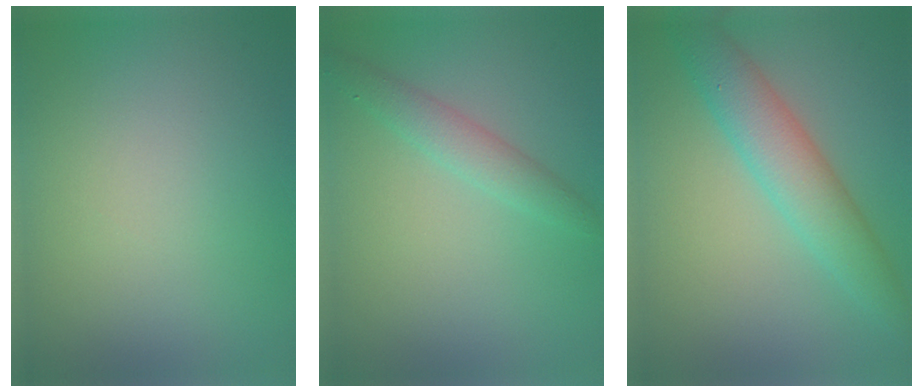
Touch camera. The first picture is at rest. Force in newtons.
{"total": 2.2, "press": 2.2, "slide": 0.1}
{"total": 4.8, "press": 4.8, "slide": 0.3}